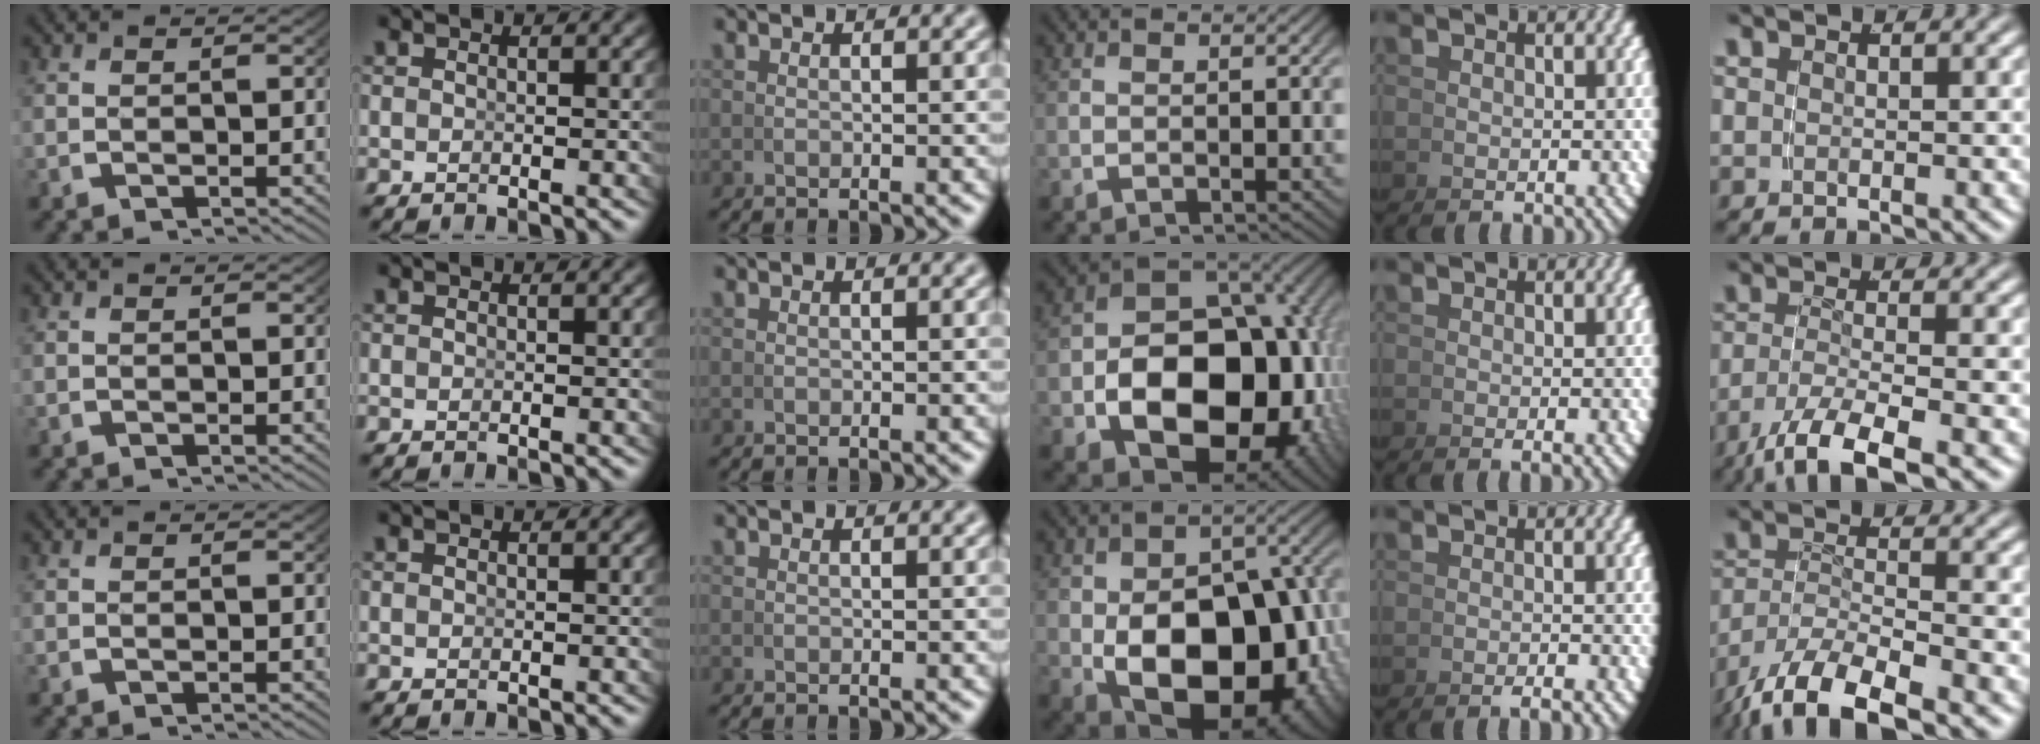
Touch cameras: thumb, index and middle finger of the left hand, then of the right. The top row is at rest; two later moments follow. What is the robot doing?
{"motion": "grasp_and_lifting", "object": "photo album"}